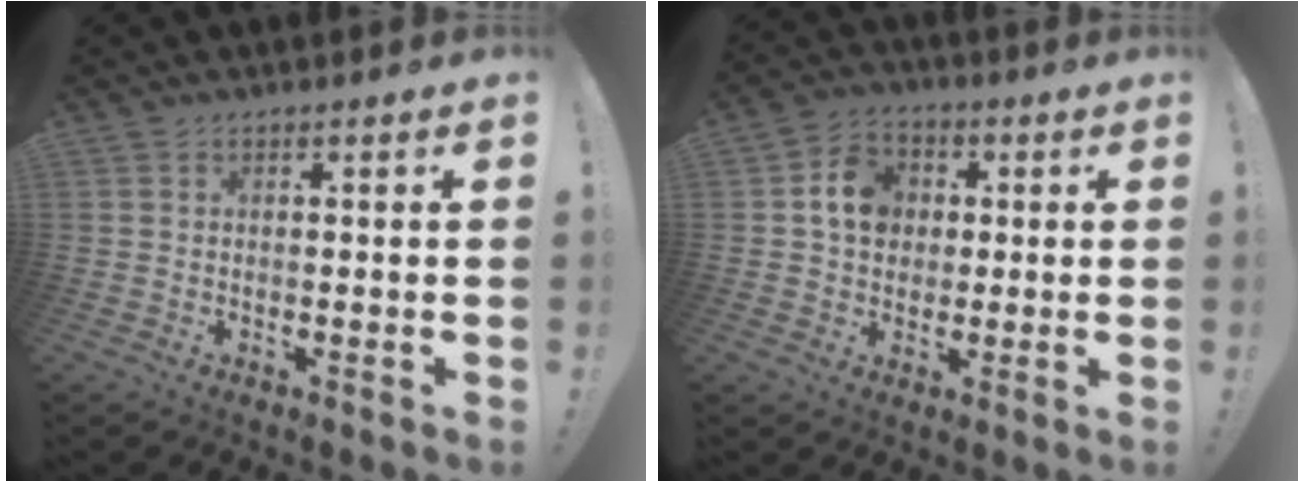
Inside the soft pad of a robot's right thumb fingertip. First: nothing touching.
{"total": 9.7, "force": [1.6, 8.2, 4.9], "torque": [-0.074, 0.011, 0.035]}